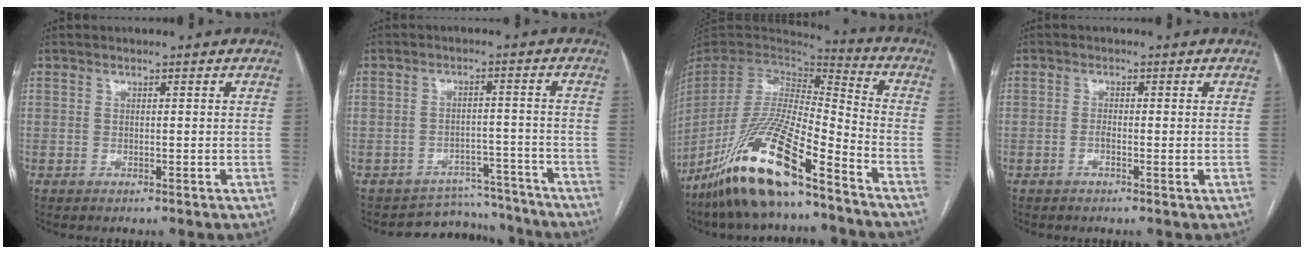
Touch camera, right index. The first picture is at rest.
{"total": 7.6, "force": [-7.0, 2.7, -1.3], "torque": [0.029, 0.037, -0.095]}
{"total": 19.5, "force": [-13.5, 2.9, 13.7], "torque": [-0.301, -0.038, -0.257]}
{"total": 1.8, "force": [-0.5, 0.2, 1.7], "torque": [-0.029, 0.001, -0.011]}